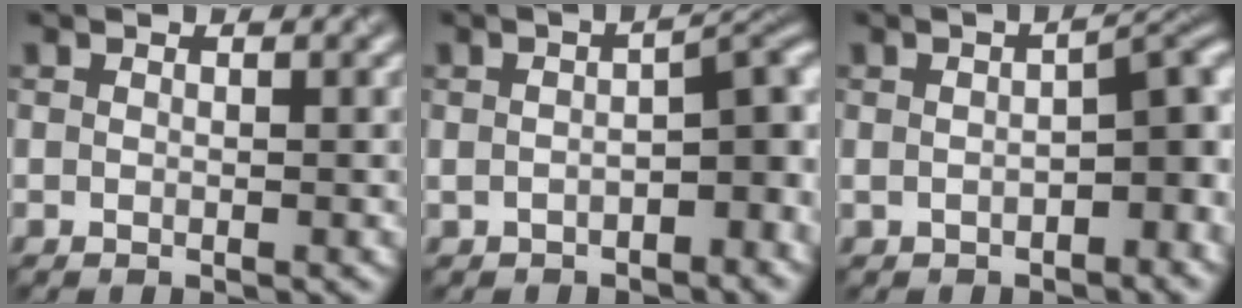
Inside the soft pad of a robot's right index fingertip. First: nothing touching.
{"total": 4.8, "force": [-1.3, 1.9, 4.2], "torque": [-0.048, 0.009, -0.025]}
{"total": 5.0, "force": [-0.8, 2.0, 4.5], "torque": [-0.050, 0.009, -0.015]}